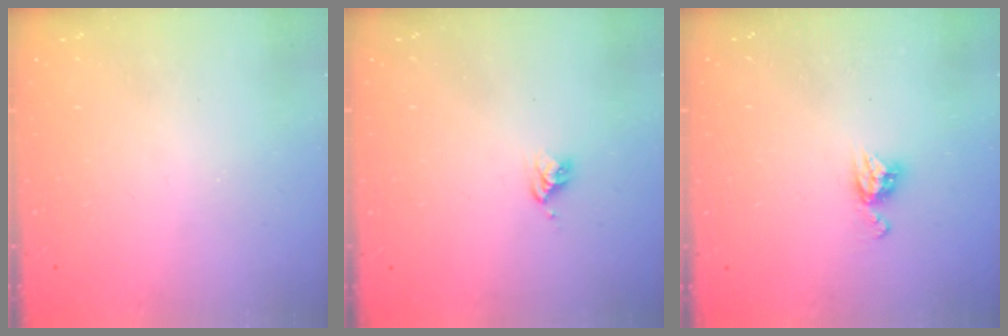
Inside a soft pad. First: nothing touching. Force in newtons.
{"total": 3.7, "press": 3.7, "slide": 0.6}
{"total": 6.0, "press": 6.0, "slide": 0.4}